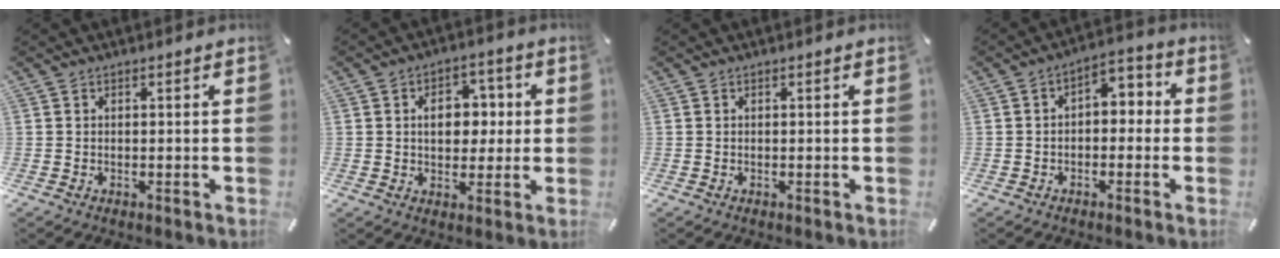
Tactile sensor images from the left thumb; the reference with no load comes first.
{"total": 9.1, "force": [1.1, 6.9, 5.9], "torque": [-0.069, 0.000, 0.012]}
{"total": 0.0}
{"total": 3.9, "force": [-1.4, 2.8, 2.3], "torque": [-0.036, 0.005, -0.035]}